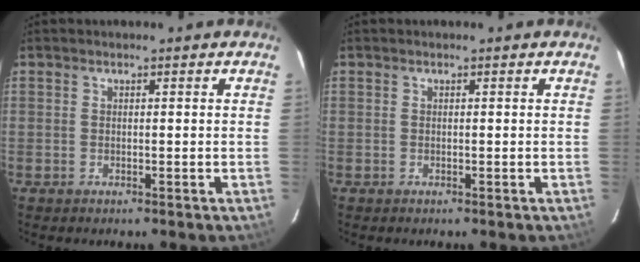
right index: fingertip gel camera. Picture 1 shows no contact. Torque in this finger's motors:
{"motor_torque": [0.03, 0.17, 0.03, 0.00]}